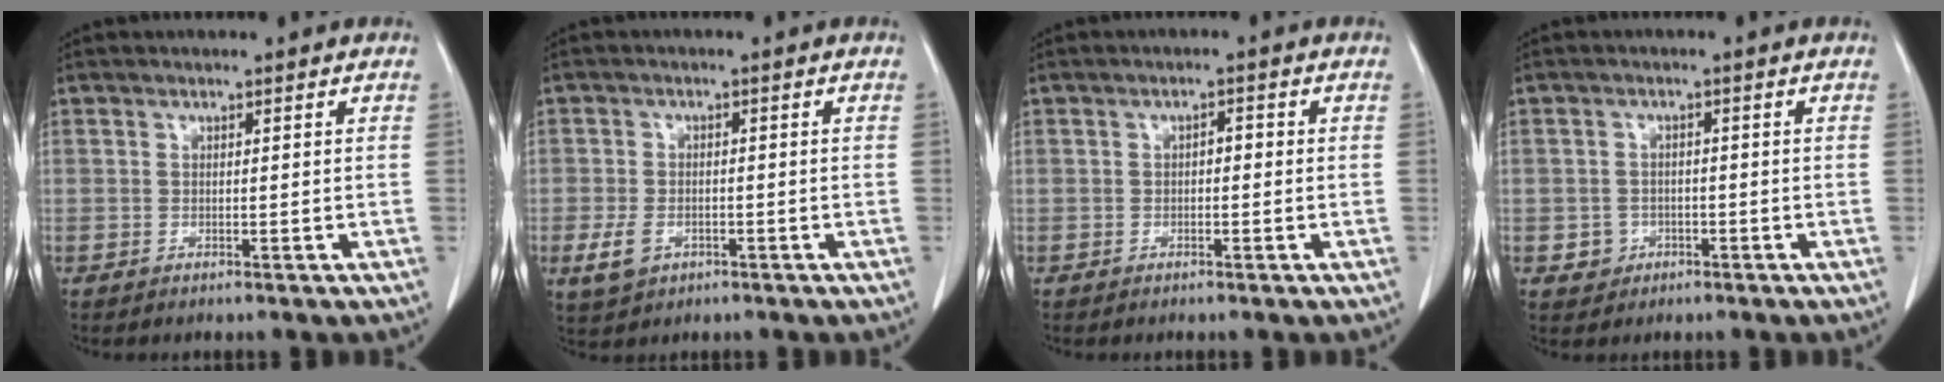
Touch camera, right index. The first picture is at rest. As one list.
[{"total": 4.0, "force": [-1.6, 2.7, 2.5], "torque": [-0.054, -0.003, -0.018]}, {"total": 1.3, "force": [-0.1, 0.6, 1.1], "torque": [-0.014, 0.005, -0.003]}, {"total": 2.7, "force": [-1.0, 2.5, 0.4], "torque": [0.001, 0.011, -0.010]}]